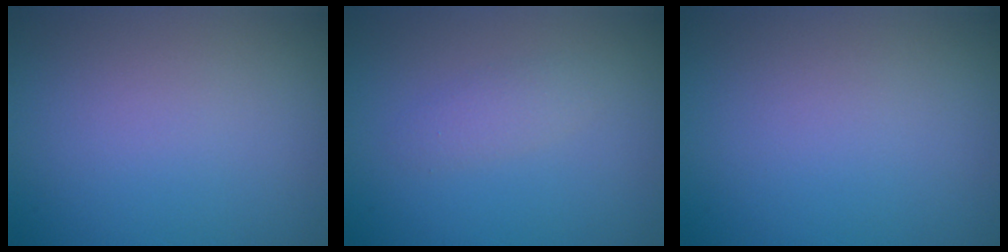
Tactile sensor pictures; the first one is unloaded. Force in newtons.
{"total": 1.4, "press": 1.4, "slide": 0.1}
{"total": 0.0}